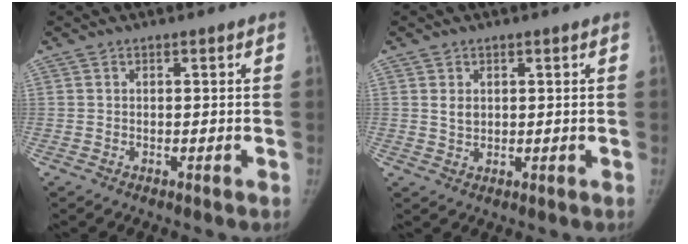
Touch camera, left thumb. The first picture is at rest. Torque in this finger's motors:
{"motor_torque": [0.47, 0.54, 0.25, -0.48, 0.09]}